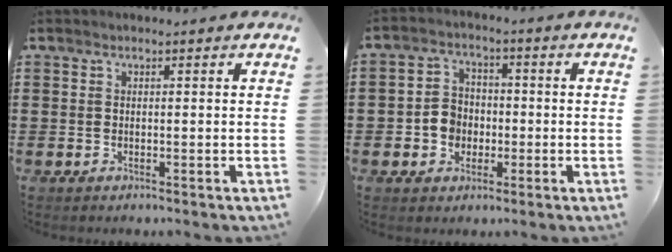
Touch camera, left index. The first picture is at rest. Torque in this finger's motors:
{"motor_torque": [1.18, 0.66, 0.53, 0.08]}